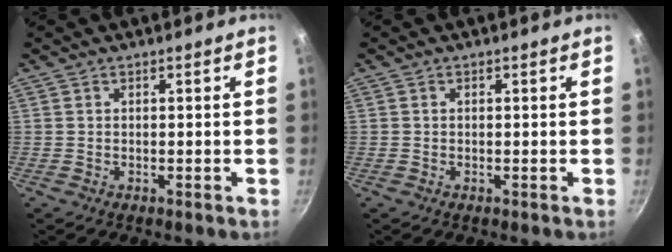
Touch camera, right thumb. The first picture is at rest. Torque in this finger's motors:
{"motor_torque": [0.24, 0.09, 0.03, 0.30, 0.03]}